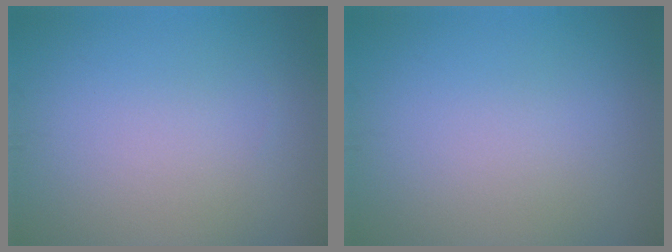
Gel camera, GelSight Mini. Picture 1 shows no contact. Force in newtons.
{"total": 0.0}